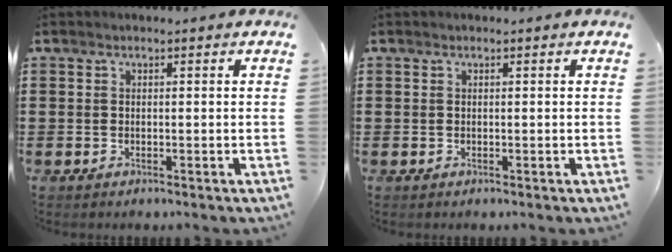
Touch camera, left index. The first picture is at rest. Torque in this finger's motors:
{"motor_torque": [1.10, 1.04, -0.14, -0.05]}